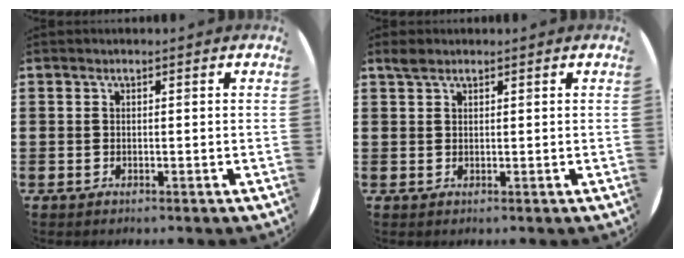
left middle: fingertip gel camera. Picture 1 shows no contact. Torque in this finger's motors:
{"motor_torque": [0.39, -0.33, -0.03, 0.00]}